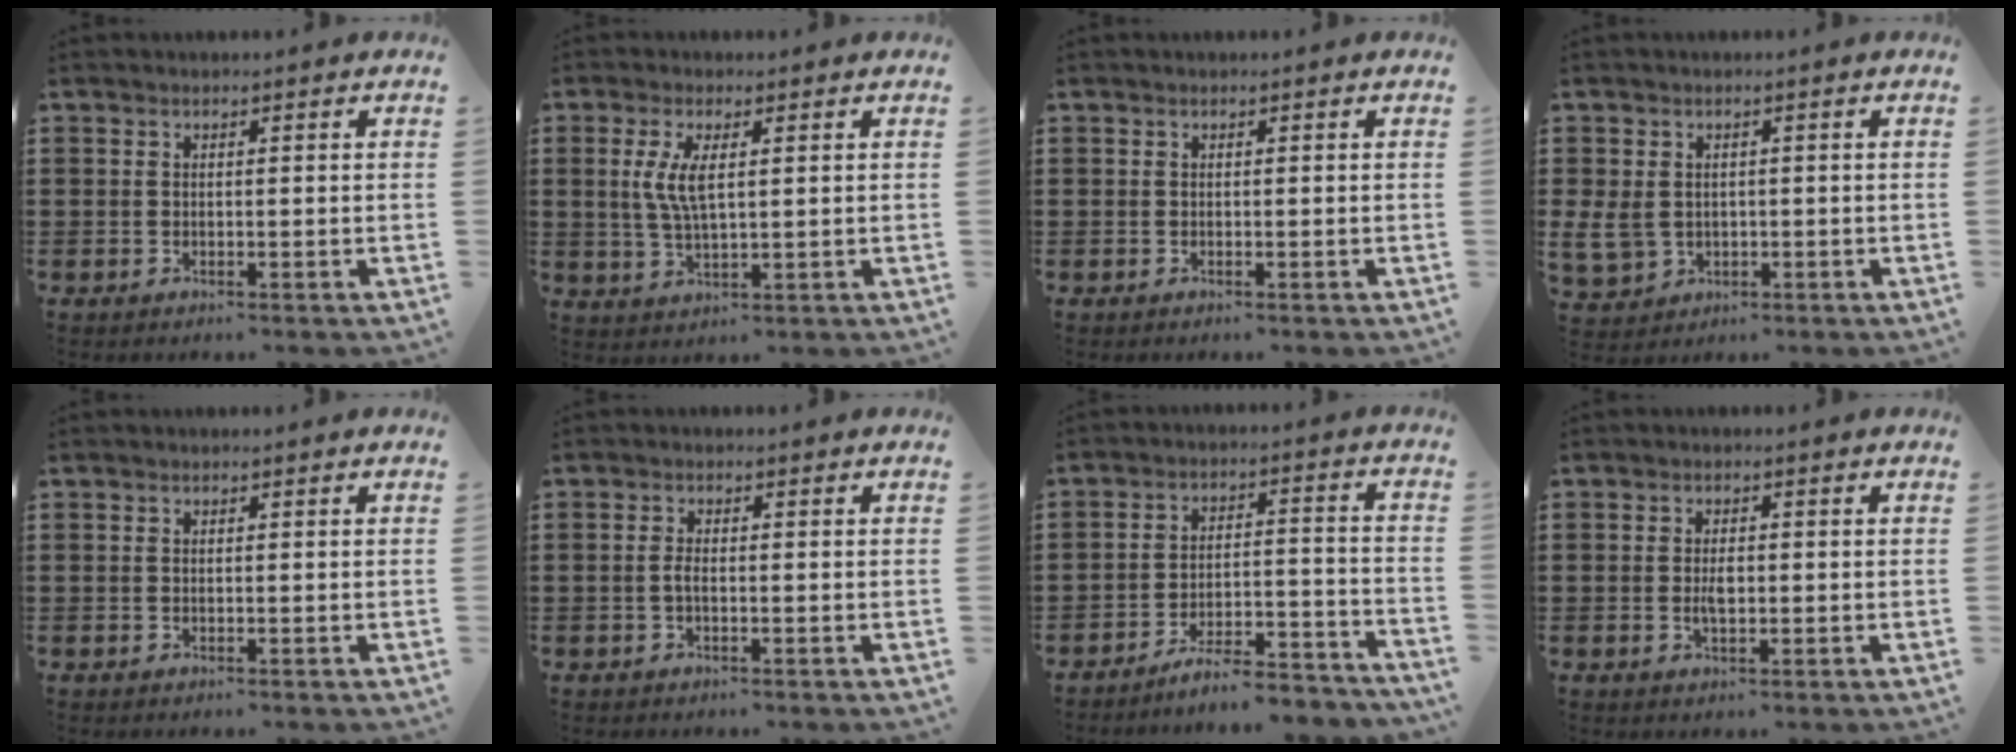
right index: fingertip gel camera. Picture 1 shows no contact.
{"total": 4.9, "force": [1.2, 1.5, 4.5], "torque": [-0.100, 0.002, 0.016]}
{"total": 0.0}
{"total": 3.6, "force": [0.0, 3.3, 1.6], "torque": [-0.055, 0.001, -0.004]}
{"total": 0.0}
{"total": 1.5, "force": [-0.5, 0.2, 1.4], "torque": [-0.041, -0.006, -0.014]}
{"total": 6.6, "force": [-6.1, 0.3, 2.3], "torque": [-0.039, 0.003, -0.119]}
{"total": 2.5, "force": [-0.2, 1.1, 2.2], "torque": [-0.043, 0.001, -0.003]}